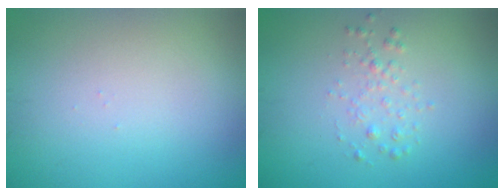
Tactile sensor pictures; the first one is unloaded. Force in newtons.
{"total": 1.2, "press": 1.2, "slide": 0.0}